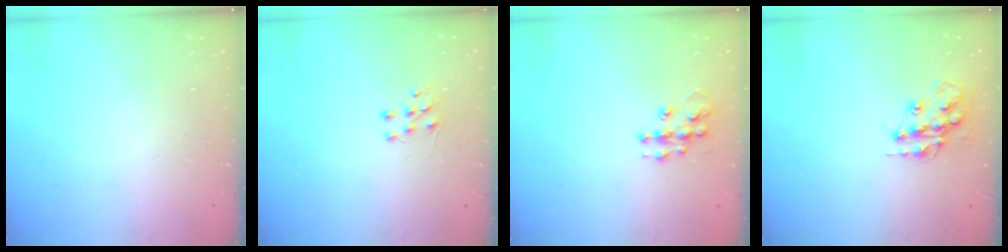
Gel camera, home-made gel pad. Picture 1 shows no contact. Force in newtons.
{"total": 4.7, "press": 4.7, "slide": 0.3}
{"total": 9.4, "press": 9.4, "slide": 0.5}
{"total": 14.0, "press": 14.0, "slide": 0.7}